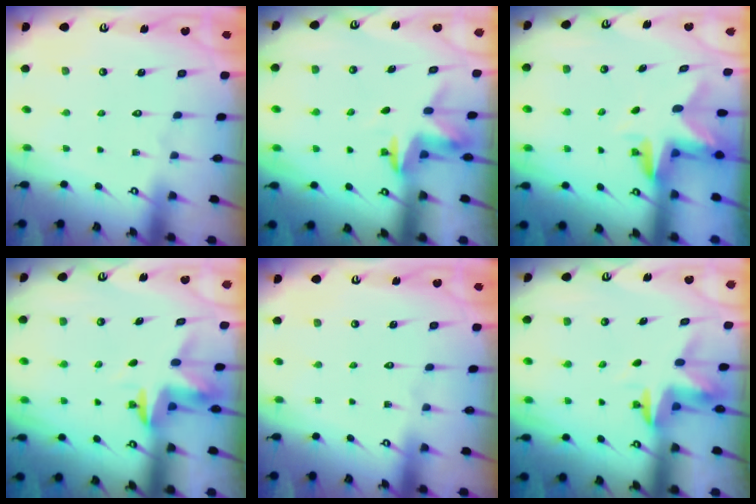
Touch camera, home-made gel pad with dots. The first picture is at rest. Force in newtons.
{"total": 3.4, "press": 3.4, "slide": 0.2}
{"total": 3.5, "press": 3.5, "slide": 0.3}
{"total": 3.5, "press": 3.5, "slide": 0.2}
{"total": 0.0}
{"total": 3.5, "press": 3.5, "slide": 0.2}